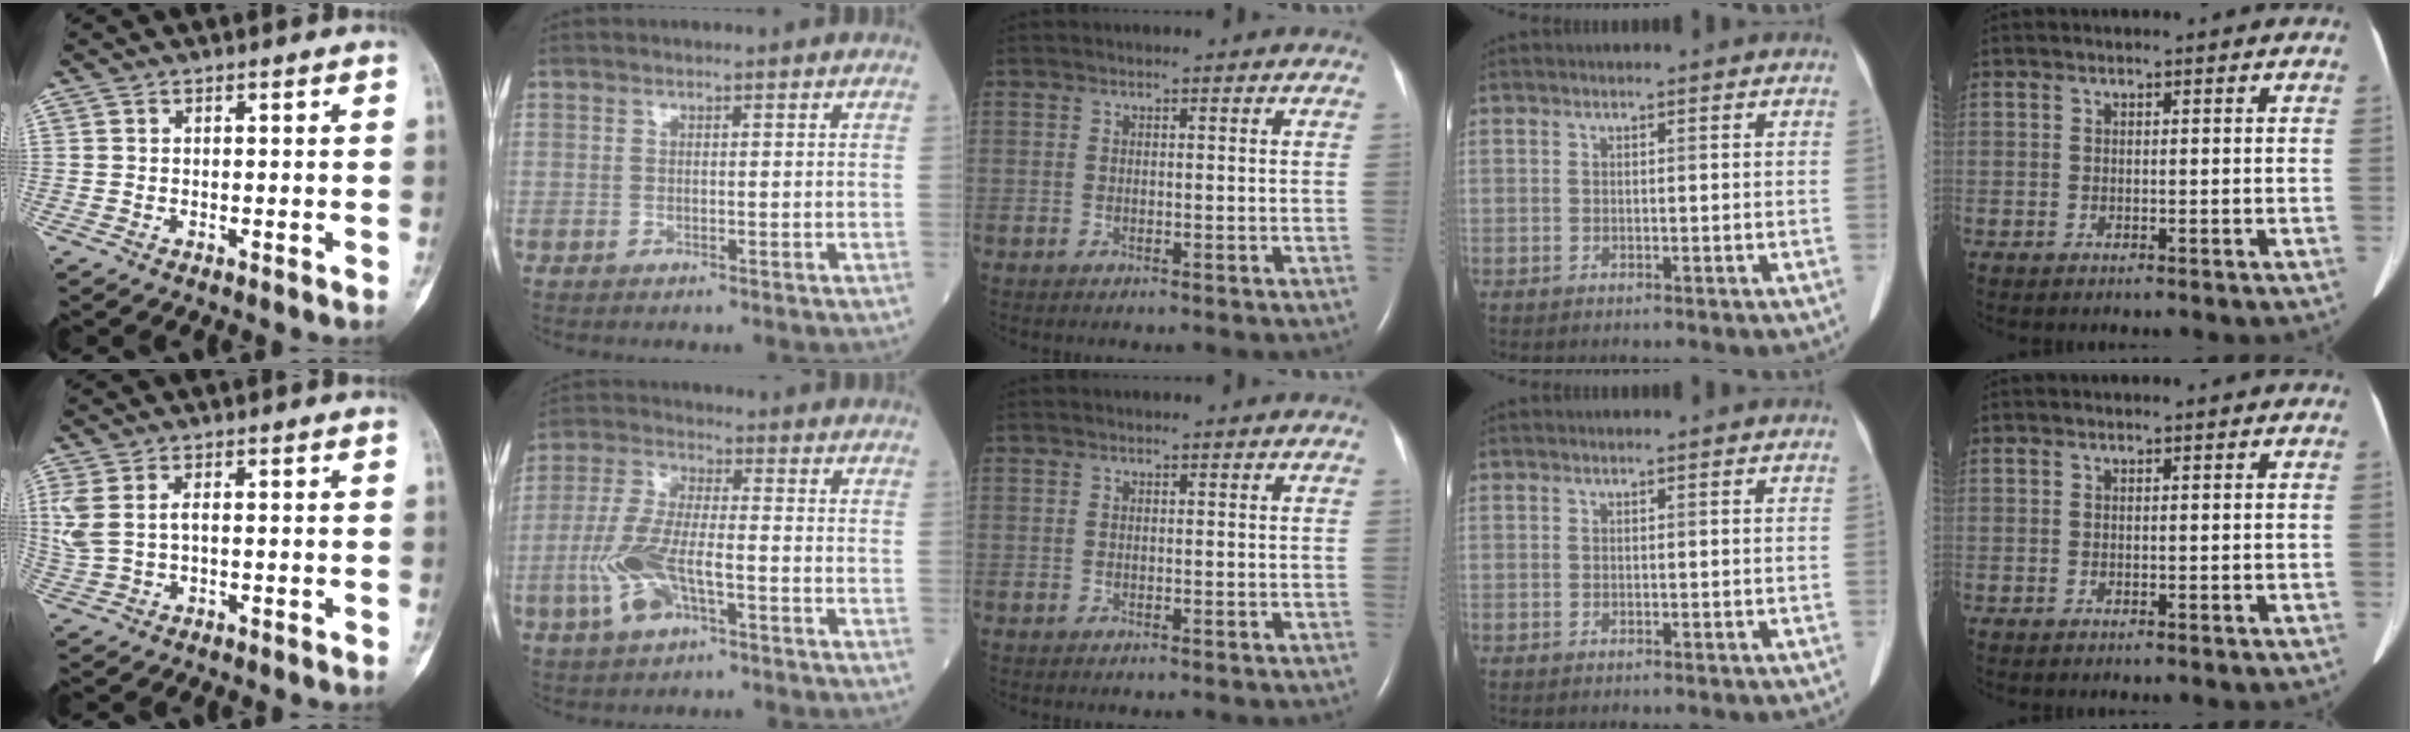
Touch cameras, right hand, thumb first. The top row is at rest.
{"thumb": {"total": 5.5, "force": [0.7, 3.0, 4.5], "torque": [-0.126, 0.012, 0.021]}, "index": {"total": 9.6, "force": [-3.3, 3.0, 8.5], "torque": [-0.192, 0.002, -0.062]}}